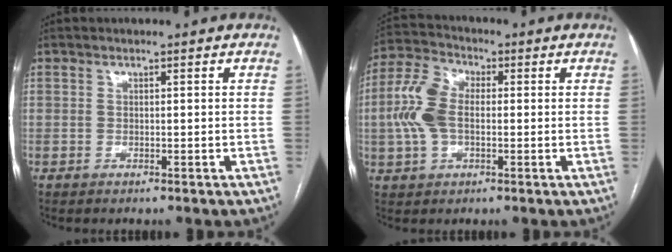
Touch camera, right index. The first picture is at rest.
{"total": 9.0, "force": [-0.2, 5.2, 7.4], "torque": [-0.186, 0.025, -0.007]}